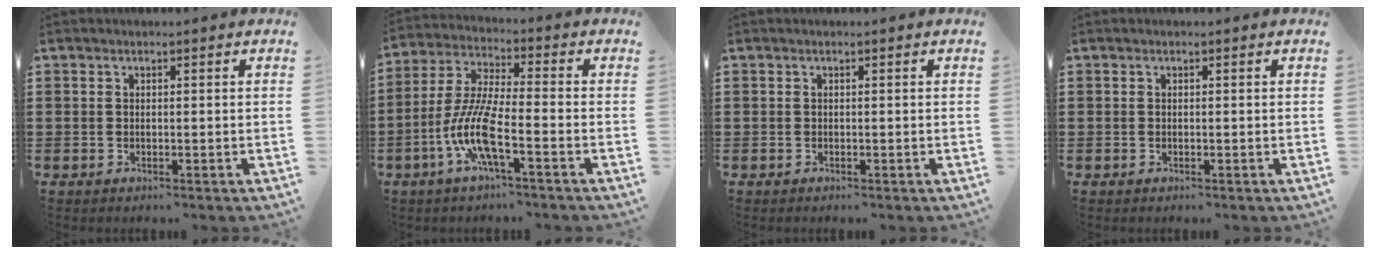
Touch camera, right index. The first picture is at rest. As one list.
[{"total": 9.2, "force": [-4.0, 1.7, 8.2], "torque": [-0.189, -0.012, -0.084]}, {"total": 0.0}, {"total": 0.0}]